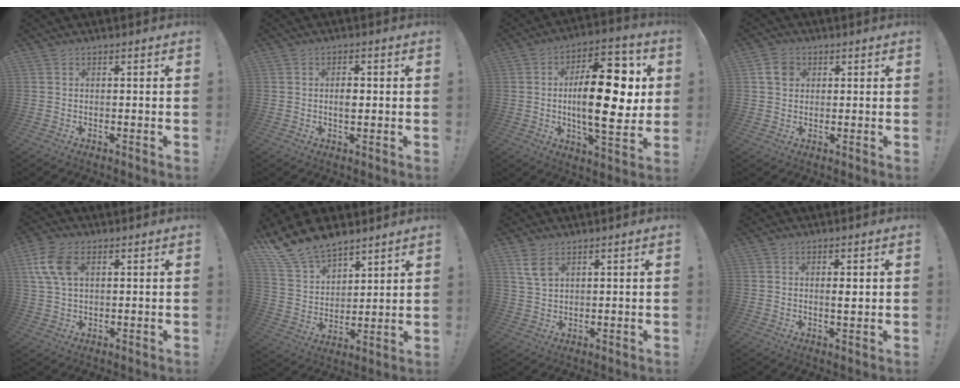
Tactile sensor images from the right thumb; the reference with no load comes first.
{"total": 2.9, "force": [-0.1, 1.8, 2.3], "torque": [-0.030, 0.001, -0.006]}
{"total": 23.9, "force": [1.3, 10.0, 21.7], "torque": [-0.337, -0.003, 0.018]}
{"total": 5.2, "force": [1.6, 4.2, 2.7], "torque": [-0.037, 0.004, 0.032]}
{"total": 9.6, "force": [3.4, 5.6, 7.0], "torque": [-0.148, 0.001, 0.065]}
{"total": 15.0, "force": [12.5, 6.8, 4.4], "torque": [-0.095, -0.093, 0.237]}
{"total": 5.3, "force": [3.1, 2.5, 3.4], "torque": [-0.055, -0.013, 0.058]}
{"total": 2.3, "force": [0.3, 0.5, 2.2], "torque": [-0.030, -0.007, 0.001]}